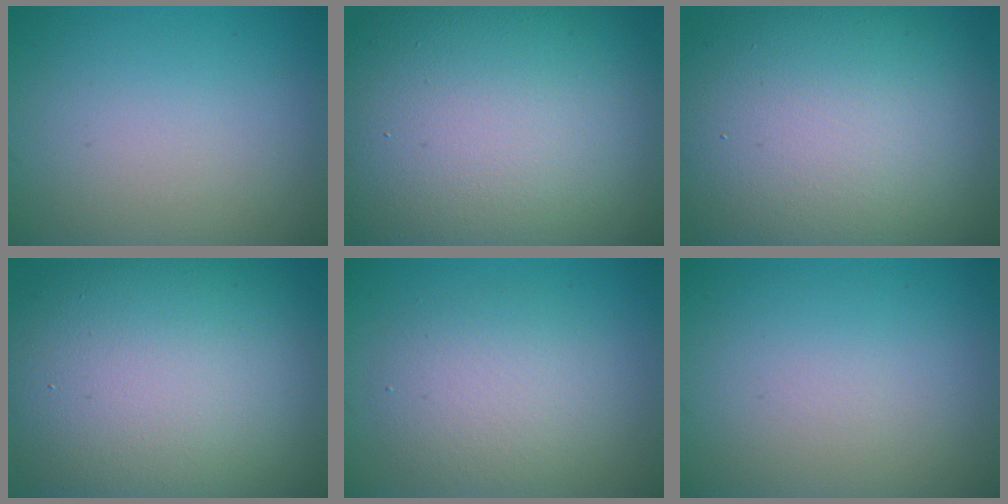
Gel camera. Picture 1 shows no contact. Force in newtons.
{"total": 18.8, "press": 18.7, "slide": 1.6}
{"total": 16.6, "press": 16.6, "slide": 0.4}
{"total": 15.6, "press": 15.6, "slide": 1.5}
{"total": 4.3, "press": 4.3, "slide": 0.1}
{"total": 0.0}